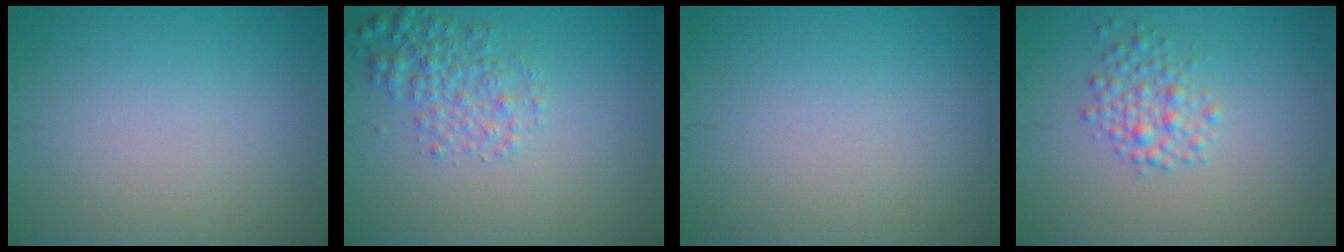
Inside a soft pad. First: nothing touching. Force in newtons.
{"total": 2.9, "press": 2.9, "slide": 0.1}
{"total": 0.0}
{"total": 2.4, "press": 2.4, "slide": 0.1}